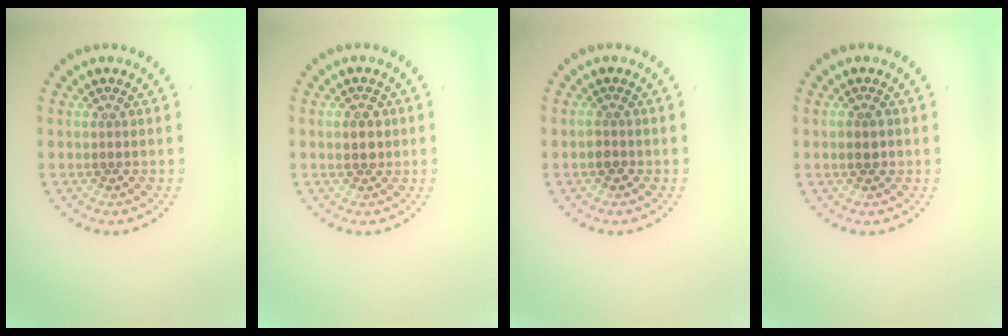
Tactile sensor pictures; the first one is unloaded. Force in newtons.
{"total": 1.7, "press": 1.6, "slide": 0.5}
{"total": 1.0, "press": 0.8, "slide": 0.5}
{"total": 1.2, "press": 1.2, "slide": 0.2}